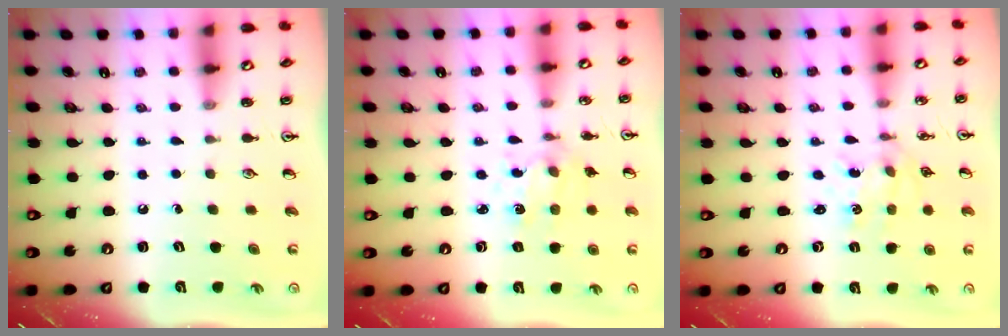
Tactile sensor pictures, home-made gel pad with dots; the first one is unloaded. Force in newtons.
{"total": 2.0, "press": 2.0, "slide": 0.5}
{"total": 1.5, "press": 1.5, "slide": 0.2}